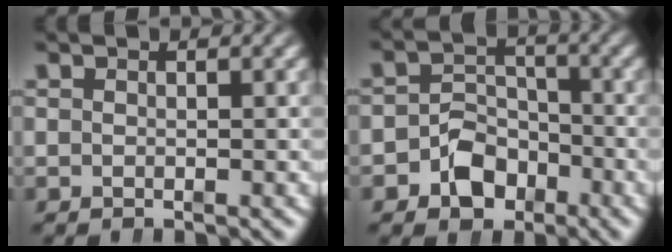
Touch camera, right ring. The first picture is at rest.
{"total": 4.5, "force": [-2.3, 3.5, 1.8], "torque": [-0.024, -0.012, -0.038]}